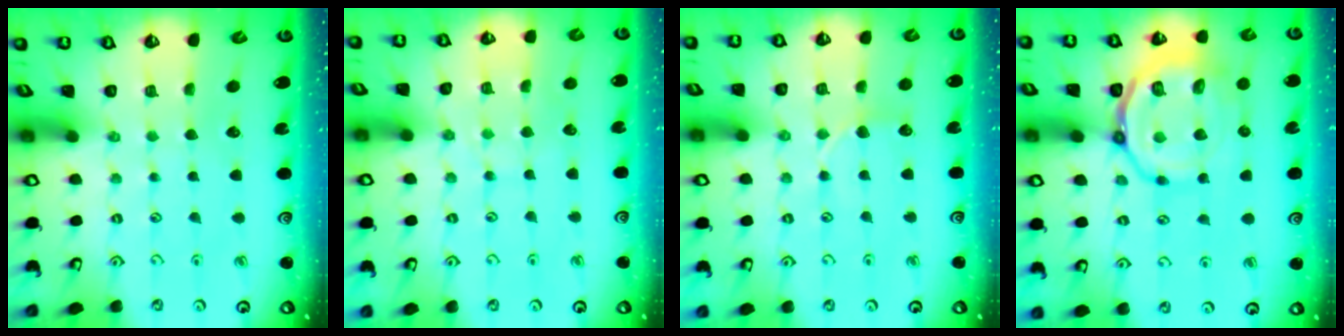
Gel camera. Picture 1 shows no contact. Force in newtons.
{"total": 6.5, "press": 6.5, "slide": 0.8}
{"total": 5.2, "press": 5.1, "slide": 0.6}
{"total": 15.0, "press": 14.9, "slide": 1.8}